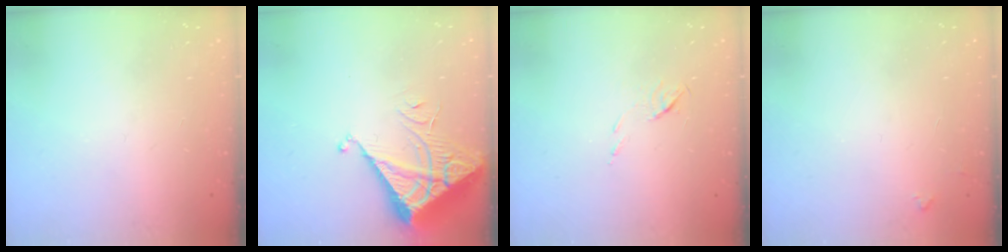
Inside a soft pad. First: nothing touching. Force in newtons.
{"total": 7.0, "press": 7.0, "slide": 0.6}
{"total": 5.1, "press": 5.0, "slide": 0.8}
{"total": 3.8, "press": 3.7, "slide": 0.4}